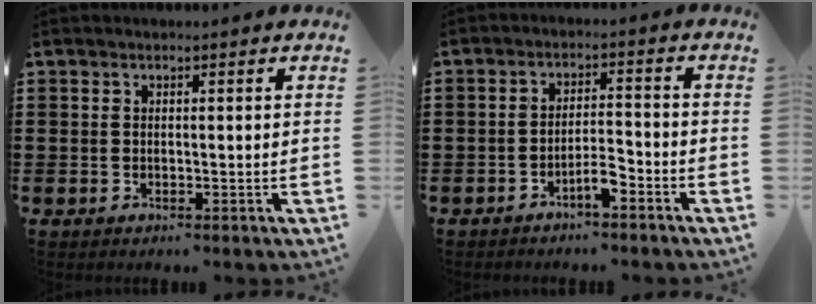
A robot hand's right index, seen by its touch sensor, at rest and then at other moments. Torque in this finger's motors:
{"motor_torque": [0.86, 0.79, 0.52, 0.09]}